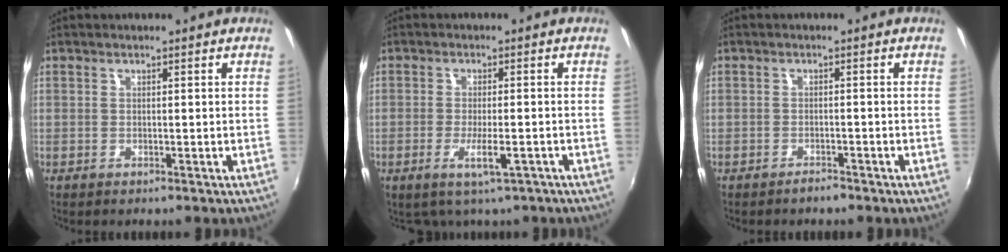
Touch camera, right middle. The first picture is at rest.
{"total": 4.5, "force": [-2.3, 1.3, 3.7], "torque": [-0.072, -0.010, -0.033]}
{"total": 1.5, "force": [-1.4, 0.4, 0.3], "torque": [-0.011, 0.002, -0.022]}